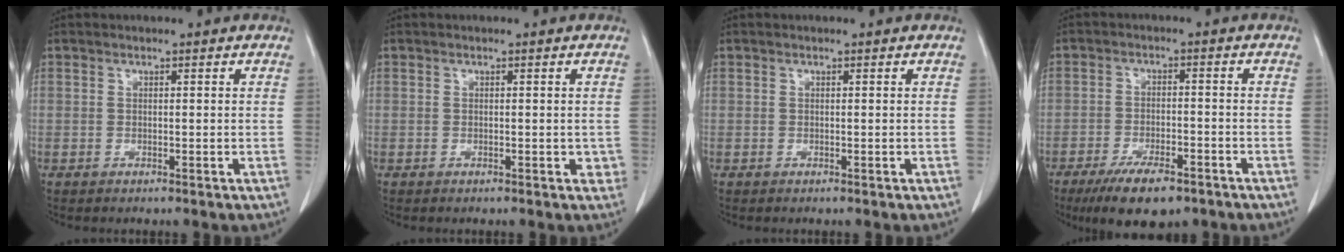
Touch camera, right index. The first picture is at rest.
{"total": 1.5, "force": [-0.2, 0.9, 1.1], "torque": [-0.005, 0.001, -0.003]}
{"total": 0.0}
{"total": 9.0, "force": [-6.3, 3.0, 5.7], "torque": [-0.095, -0.011, -0.102]}